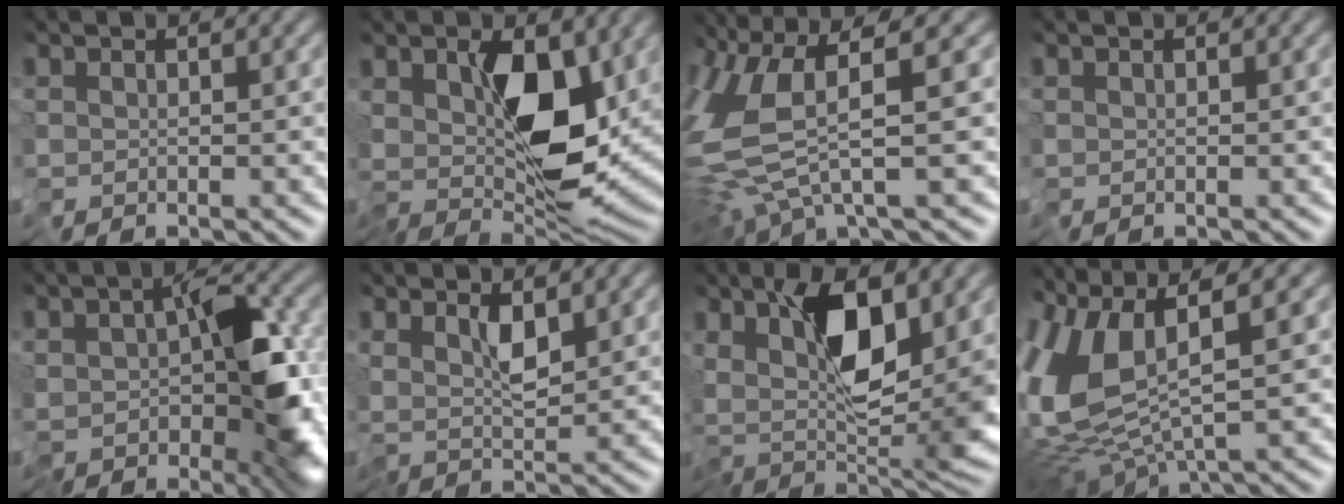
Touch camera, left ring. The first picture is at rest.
{"total": 8.1, "force": [1.1, 3.7, 7.1], "torque": [-0.120, -0.024, 0.021]}
{"total": 7.8, "force": [-0.3, 1.5, 7.6], "torque": [-0.180, -0.019, -0.004]}
{"total": 0.0}
{"total": 9.2, "force": [-1.5, 4.3, 8.0], "torque": [-0.120, -0.004, -0.026]}
{"total": 2.3, "force": [0.9, 0.2, 2.1], "torque": [-0.039, -0.009, 0.020]}
{"total": 9.1, "force": [2.7, 2.6, 8.3], "torque": [-0.140, -0.009, 0.047]}
{"total": 9.4, "force": [1.1, 3.3, 8.7], "torque": [-0.215, -0.006, 0.029]}